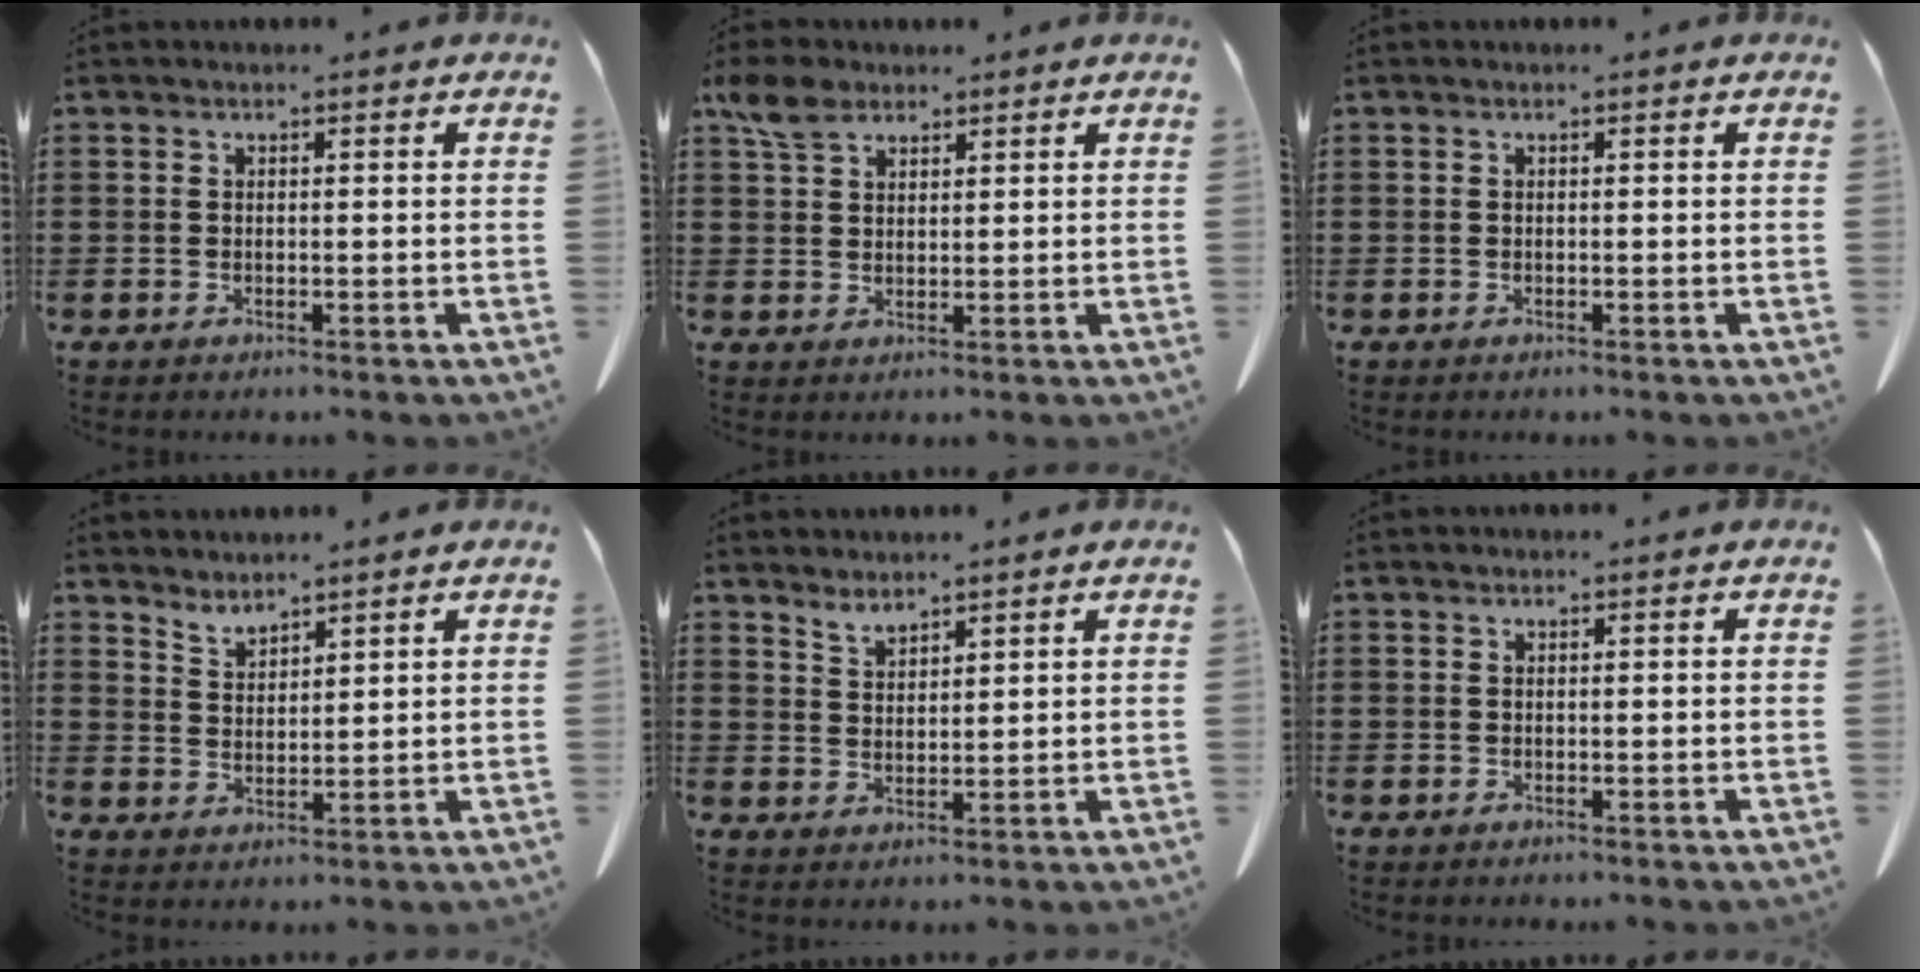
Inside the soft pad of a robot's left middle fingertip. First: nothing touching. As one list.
[{"total": 4.8, "force": [3.3, 2.9, 2.0], "torque": [-0.044, 0.003, 0.062]}, {"total": 0.0}, {"total": 2.9, "force": [2.9, 0.2, -0.2], "torque": [-0.006, -0.013, 0.056]}, {"total": 2.5, "force": [2.5, 0.3, 0.2], "torque": [-0.009, -0.007, 0.049]}, {"total": 0.0}]